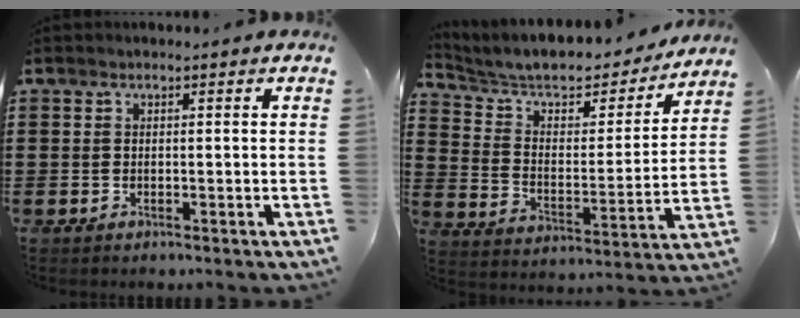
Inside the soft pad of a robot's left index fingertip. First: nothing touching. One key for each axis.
{"total": 7.2, "fx": 6.3, "fy": 2.3, "fz": 2.7, "tx": -0.076, "ty": -0.043, "tz": 0.104}